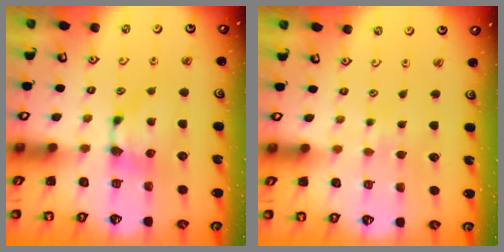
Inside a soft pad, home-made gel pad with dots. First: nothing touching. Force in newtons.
{"total": 3.3, "press": 3.3, "slide": 0.4}